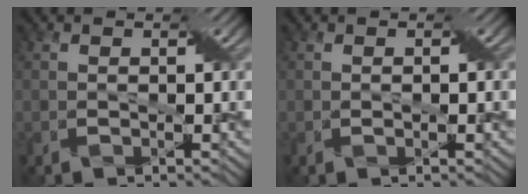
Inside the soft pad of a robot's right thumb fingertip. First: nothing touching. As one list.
[{"total": 0.9, "force": [0.0, 0.1, 0.9], "torque": [-0.014, 0.001, 0.000]}]